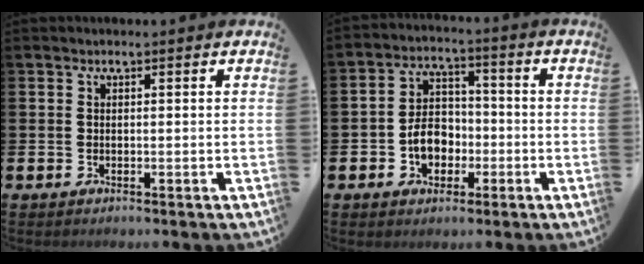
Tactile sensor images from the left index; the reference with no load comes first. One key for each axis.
{"total": 5.7, "fx": -1.6, "fy": 4.5, "fz": 3.2, "tx": -0.061, "ty": 0.013, "tz": -0.033}